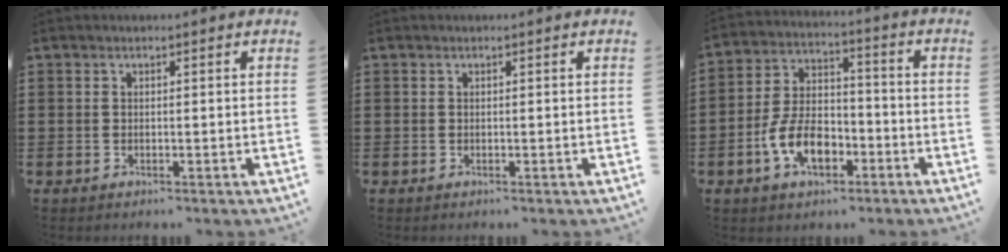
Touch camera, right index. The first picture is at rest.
{"total": 0.0}
{"total": 9.2, "force": [-3.7, 5.4, 6.5], "torque": [-0.151, 0.003, -0.071]}